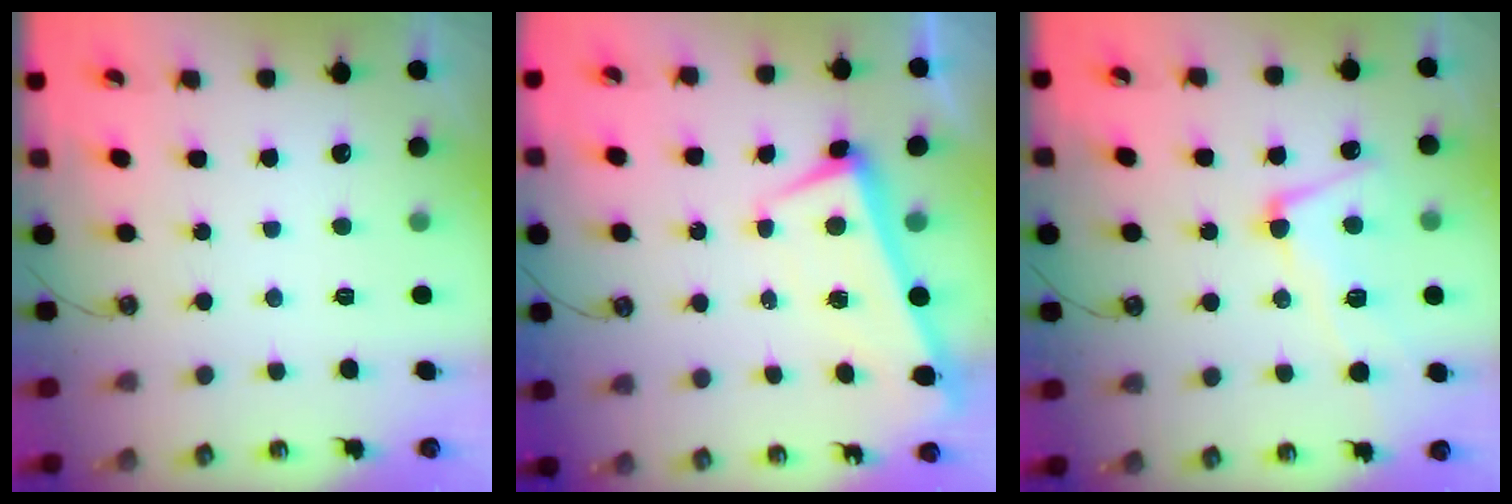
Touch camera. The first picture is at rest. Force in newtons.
{"total": 2.0, "press": 1.9, "slide": 0.6}
{"total": 5.5, "press": 5.4, "slide": 1.1}